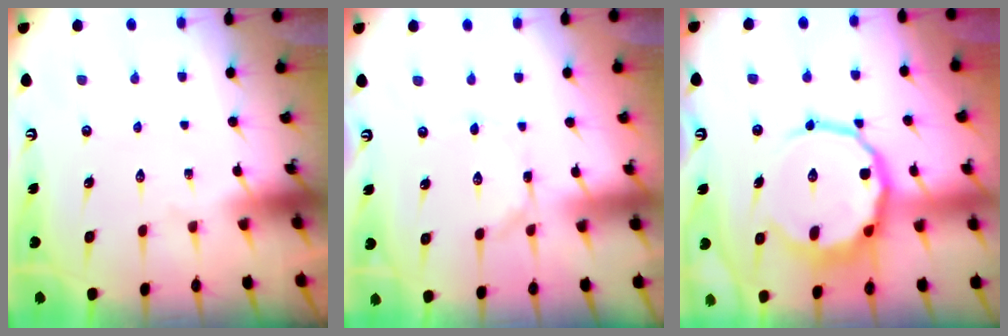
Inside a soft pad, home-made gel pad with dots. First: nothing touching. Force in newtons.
{"total": 1.4, "press": 1.4, "slide": 0.1}
{"total": 12.4, "press": 12.2, "slide": 2.0}